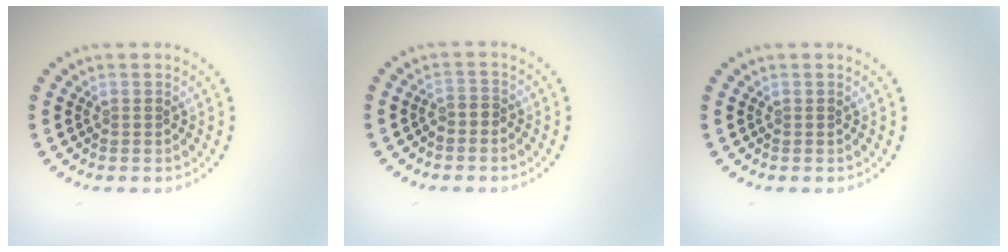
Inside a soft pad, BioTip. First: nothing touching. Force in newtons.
{"total": 0.8, "press": 0.5, "slide": 0.6}
{"total": 0.0}